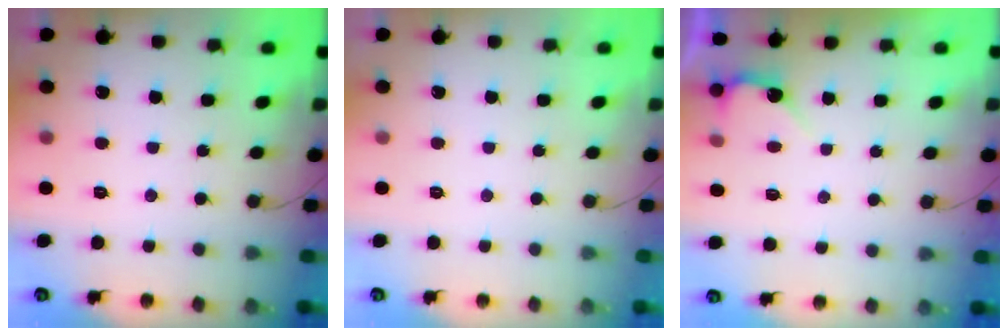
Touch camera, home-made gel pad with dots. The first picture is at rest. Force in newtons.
{"total": 0.0}
{"total": 2.8, "press": 2.8, "slide": 0.2}